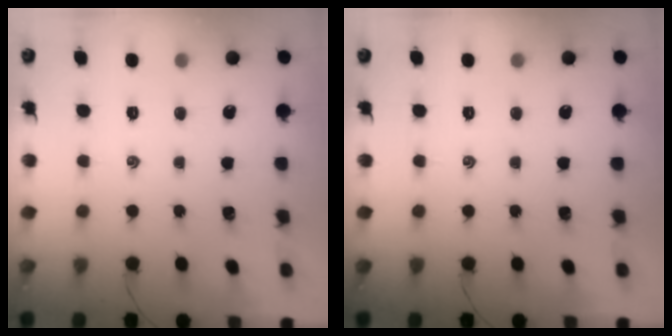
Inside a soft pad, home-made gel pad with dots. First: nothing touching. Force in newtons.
{"total": 0.0}